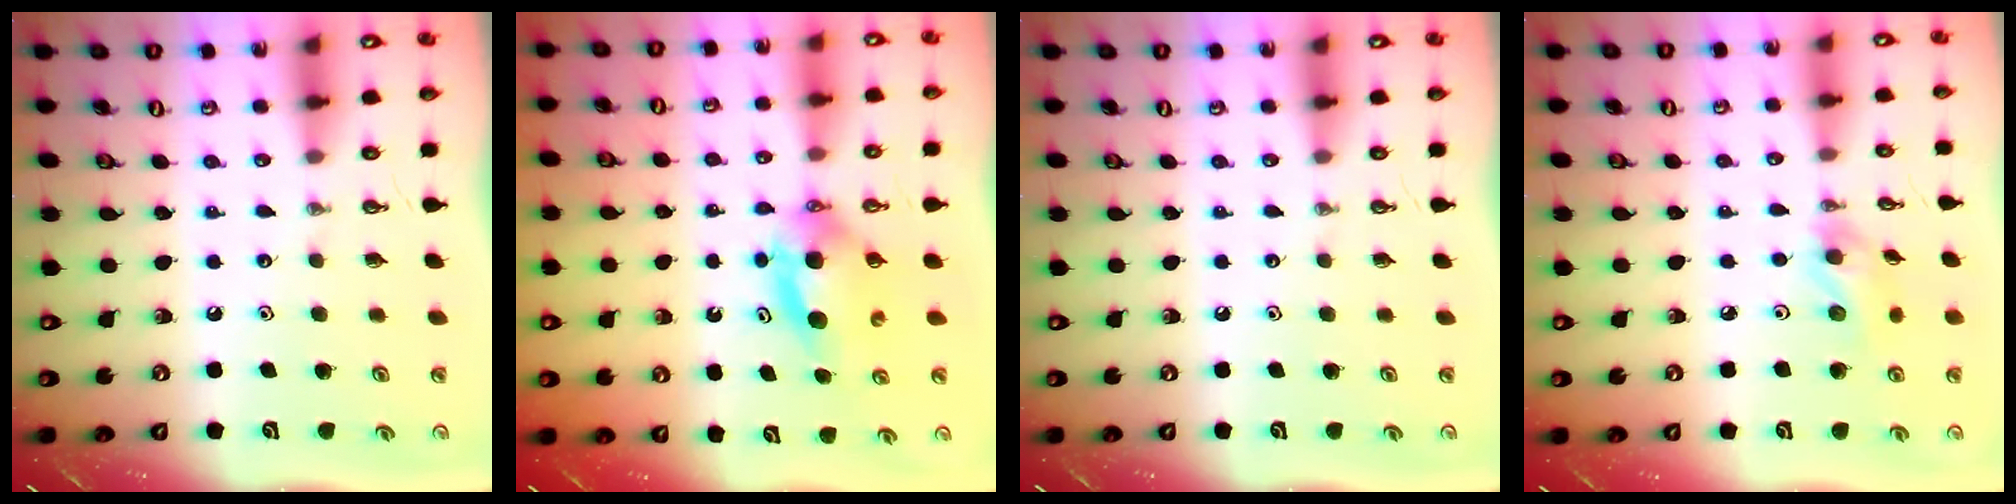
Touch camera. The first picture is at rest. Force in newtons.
{"total": 7.1, "press": 6.4, "slide": 3.1}
{"total": 0.0}
{"total": 10.1, "press": 10.0, "slide": 1.1}